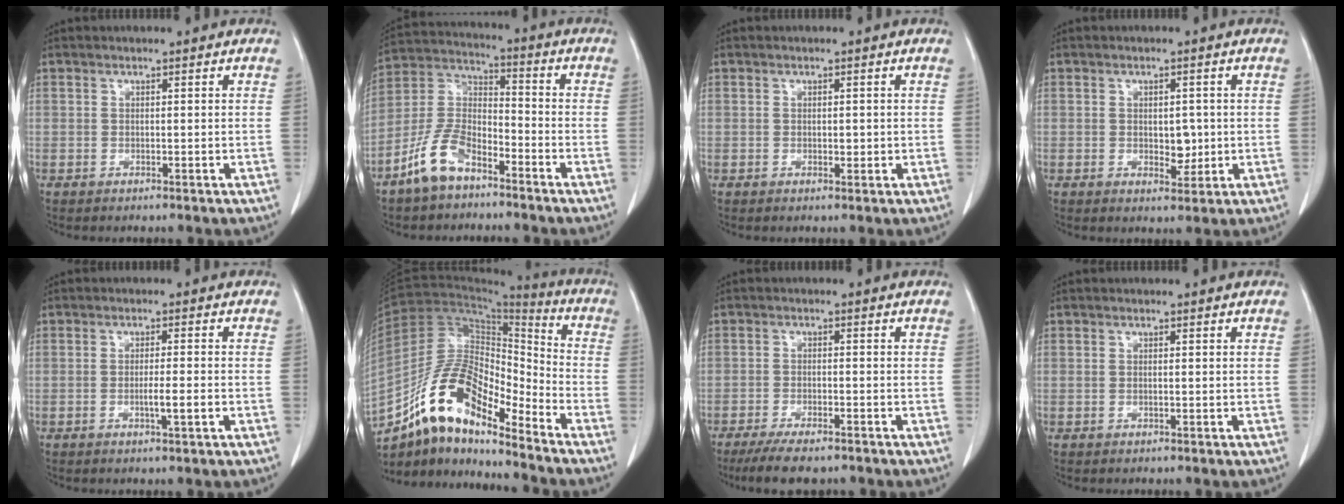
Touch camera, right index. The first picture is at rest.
{"total": 10.1, "force": [-6.9, 4.6, 5.8], "torque": [-0.135, 0.008, -0.139]}
{"total": 1.2, "force": [-0.1, 0.7, 1.0], "torque": [-0.015, 0.000, 0.001]}
{"total": 3.4, "force": [-0.2, 2.0, 2.7], "torque": [-0.037, -0.002, 0.004]}
{"total": 3.1, "force": [-1.0, -0.1, 2.9], "torque": [-0.050, -0.003, -0.017]}
{"total": 13.7, "force": [-10.7, 4.4, 7.4], "torque": [-0.135, 0.043, -0.193]}
{"total": 8.2, "force": [-6.6, 1.8, 4.5], "torque": [-0.070, -0.014, -0.104]}
{"total": 0.0}